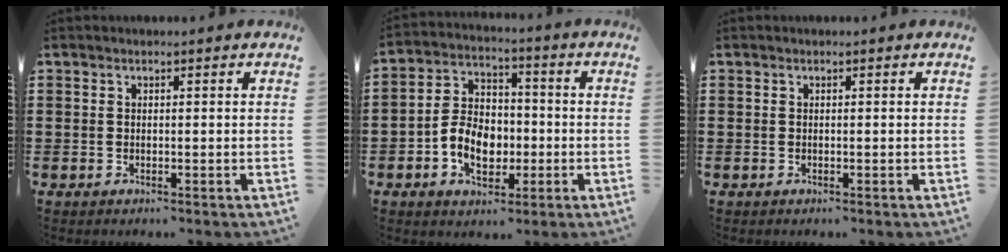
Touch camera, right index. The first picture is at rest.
{"total": 7.9, "force": [-2.1, 5.7, 5.1], "torque": [-0.107, 0.008, -0.041]}
{"total": 0.0}